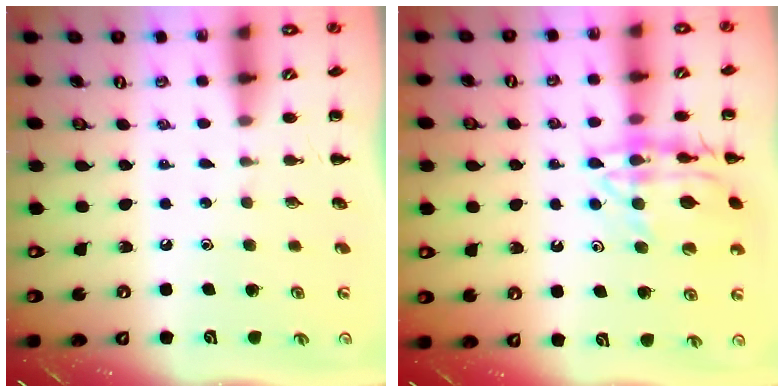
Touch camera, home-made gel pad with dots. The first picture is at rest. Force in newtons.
{"total": 15.1, "press": 15.0, "slide": 1.4}